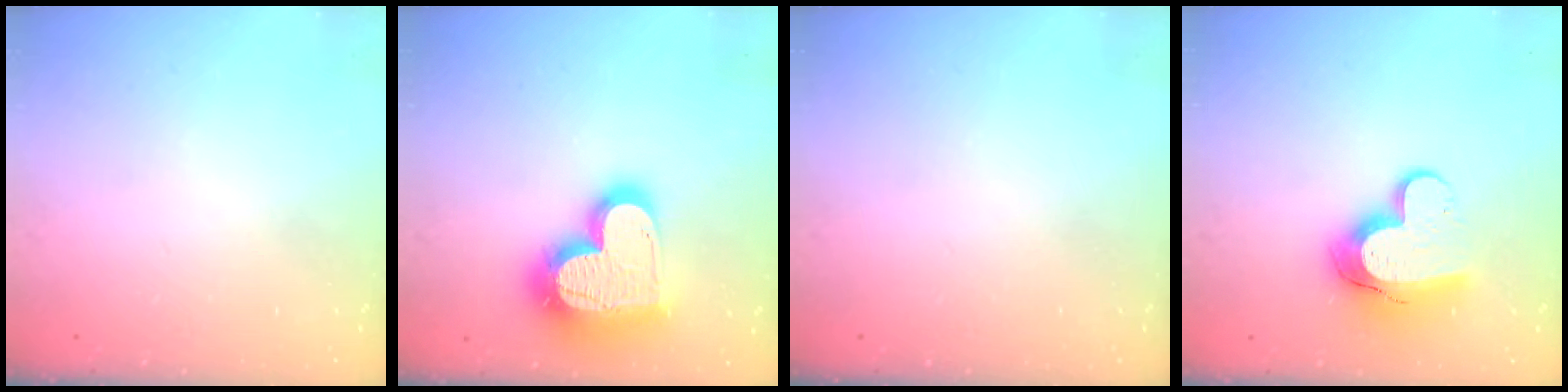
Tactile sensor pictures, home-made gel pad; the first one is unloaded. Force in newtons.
{"total": 23.6, "press": 23.5, "slide": 2.1}
{"total": 0.0}
{"total": 13.3, "press": 13.3, "slide": 1.1}